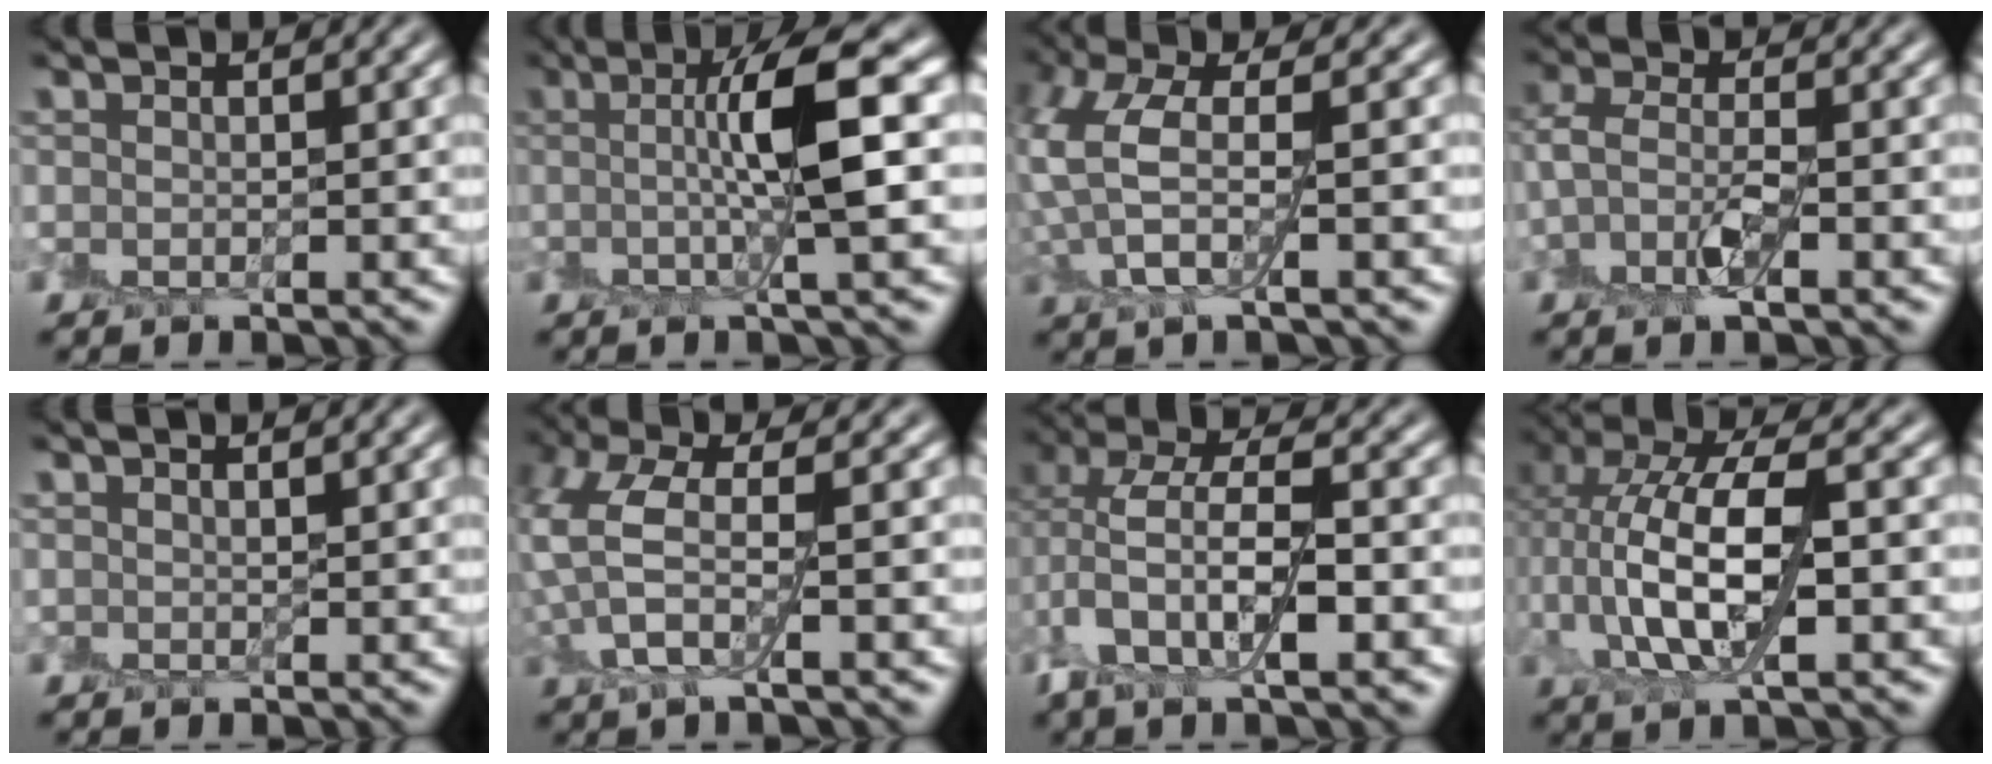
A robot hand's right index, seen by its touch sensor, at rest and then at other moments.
{"total": 6.8, "force": [0.7, 1.0, 6.7], "torque": [-0.109, 0.012, 0.009]}
{"total": 5.7, "force": [1.1, 2.2, 5.1], "torque": [-0.123, 0.006, 0.020]}
{"total": 3.1, "force": [-0.9, 1.3, 2.7], "torque": [-0.067, 0.010, -0.024]}
{"total": 0.7, "force": [0.6, -0.3, -0.4], "torque": [0.010, 0.001, 0.012]}
{"total": 5.4, "force": [0.5, 2.2, 4.9], "torque": [-0.118, 0.008, 0.006]}
{"total": 7.0, "force": [-0.4, 3.3, 6.2], "torque": [-0.124, 0.012, -0.014]}
{"total": 8.9, "force": [0.7, 3.8, 8.0], "torque": [-0.156, 0.019, 0.012]}